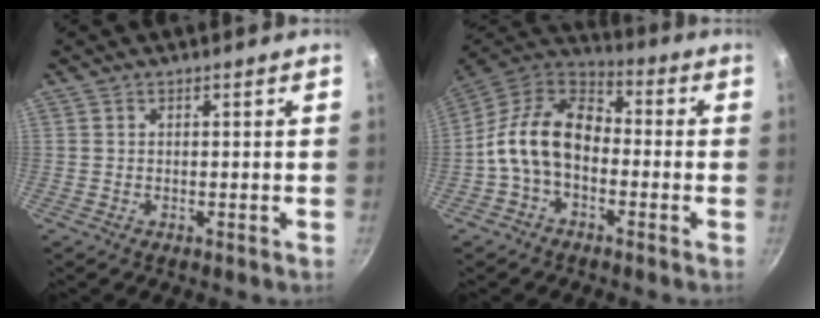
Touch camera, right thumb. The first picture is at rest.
{"total": 13.8, "force": [-2.0, 9.3, 10.0], "torque": [-0.155, 0.041, -0.057]}